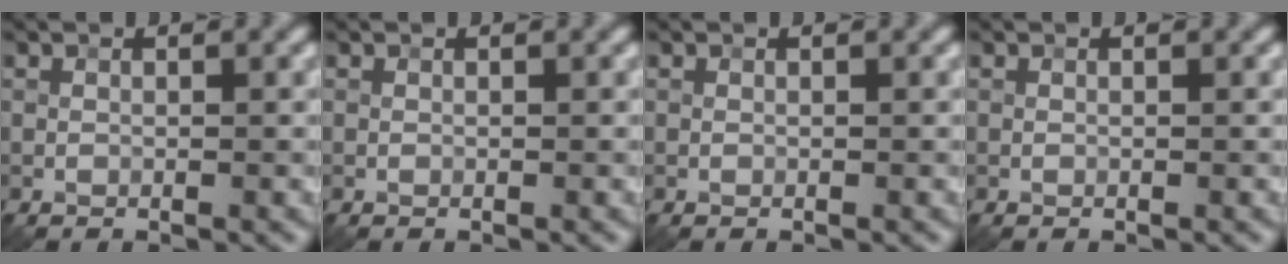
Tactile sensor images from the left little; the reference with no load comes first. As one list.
[{"total": 0.0}, {"total": 0.0}, {"total": 0.0}]